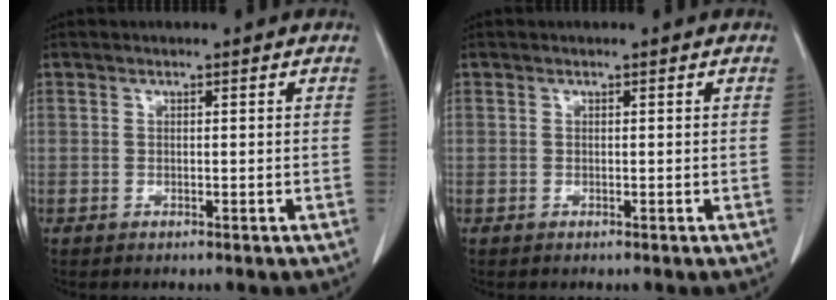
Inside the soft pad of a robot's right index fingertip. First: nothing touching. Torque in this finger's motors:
{"motor_torque": [0.00, 0.00, 0.00, 0.00]}